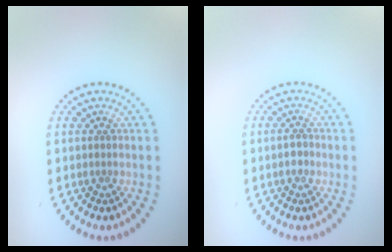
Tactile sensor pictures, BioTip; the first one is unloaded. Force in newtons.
{"total": 1.2, "press": 1.1, "slide": 0.4}